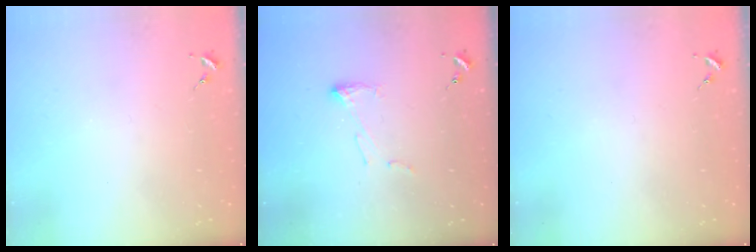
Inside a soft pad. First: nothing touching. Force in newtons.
{"total": 5.4, "press": 5.4, "slide": 0.8}
{"total": 0.0}